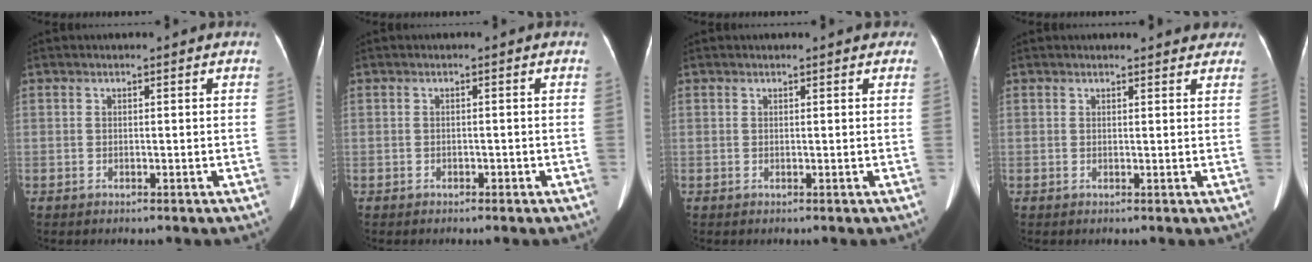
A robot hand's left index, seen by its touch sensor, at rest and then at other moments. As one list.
[{"total": 0.7, "force": [-0.5, 0.4, 0.3], "torque": [-0.008, 0.001, -0.007]}, {"total": 3.0, "force": [2.5, 1.1, 1.3], "torque": [-0.012, 0.014, 0.014]}, {"total": 6.7, "force": [6.2, 2.0, 1.7], "torque": [-0.005, 0.002, 0.049]}]